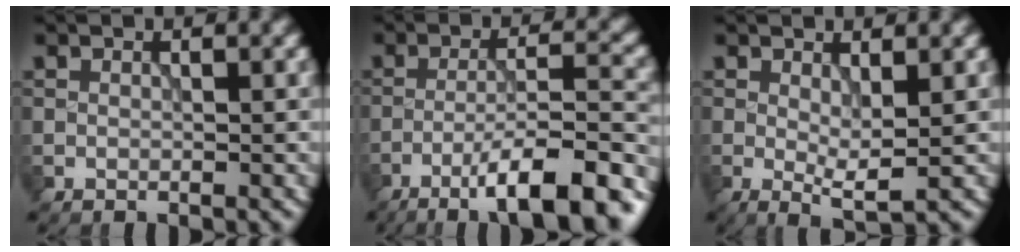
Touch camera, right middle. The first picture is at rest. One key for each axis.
{"total": 10.4, "fx": -6.6, "fy": 2.0, "fz": 7.8, "tx": -0.115, "ty": 0.014, "tz": -0.106}
{"total": 2.6, "fx": 0.3, "fy": 0.6, "fz": 2.5, "tx": -0.047, "ty": -0.011, "tz": 0.007}